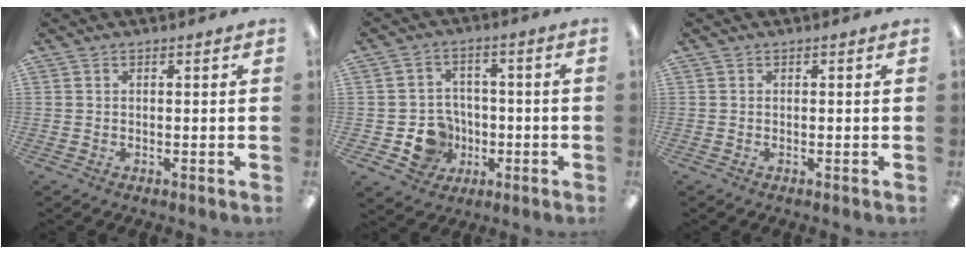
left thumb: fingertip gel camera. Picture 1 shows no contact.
{"total": 9.1, "force": [-2.7, 8.1, 3.2], "torque": [-0.078, 0.022, -0.041]}
{"total": 0.0}